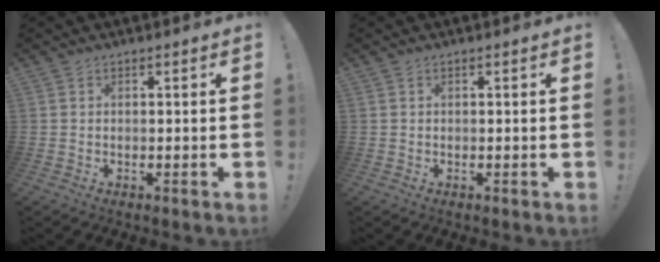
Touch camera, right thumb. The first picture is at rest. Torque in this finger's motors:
{"motor_torque": [-0.02, 0.06, 0.16, -0.04, 0.05]}